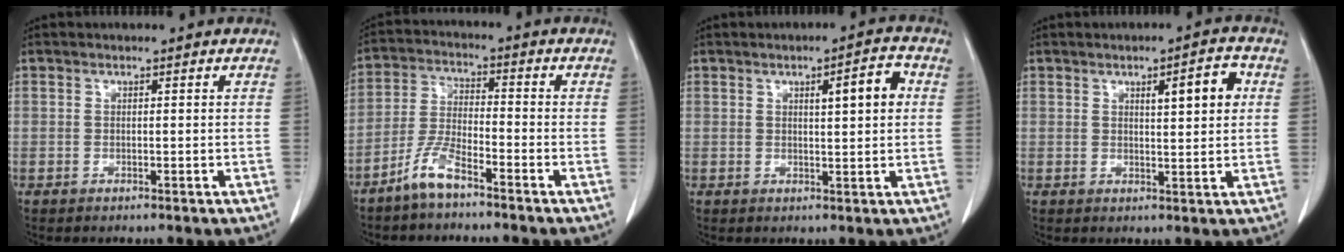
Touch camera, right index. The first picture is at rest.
{"total": 6.1, "force": [-4.6, 1.1, 3.8], "torque": [-0.091, -0.006, -0.096]}
{"total": 5.3, "force": [1.4, 0.9, 5.0], "torque": [-0.073, 0.006, 0.020]}
{"total": 5.6, "force": [1.8, 1.1, 5.1], "torque": [-0.076, 0.006, 0.026]}